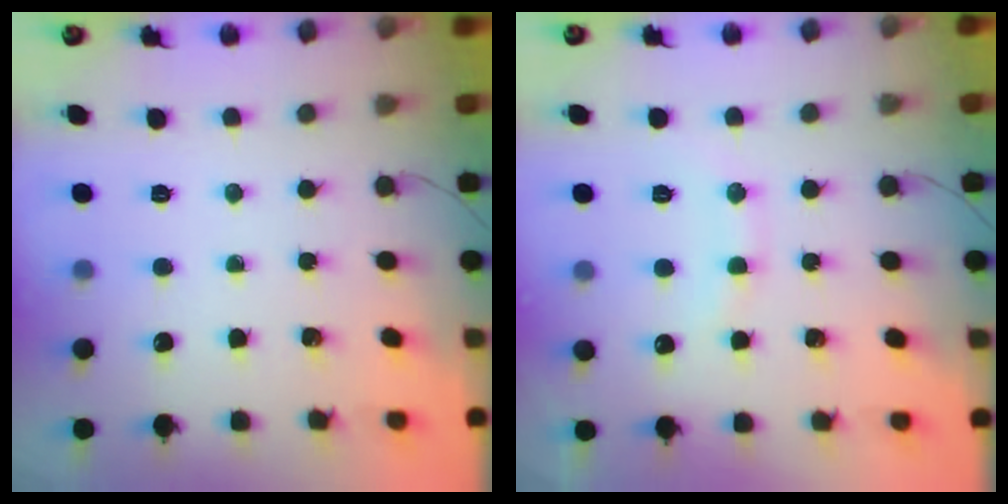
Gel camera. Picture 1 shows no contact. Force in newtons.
{"total": 9.1, "press": 9.0, "slide": 0.9}